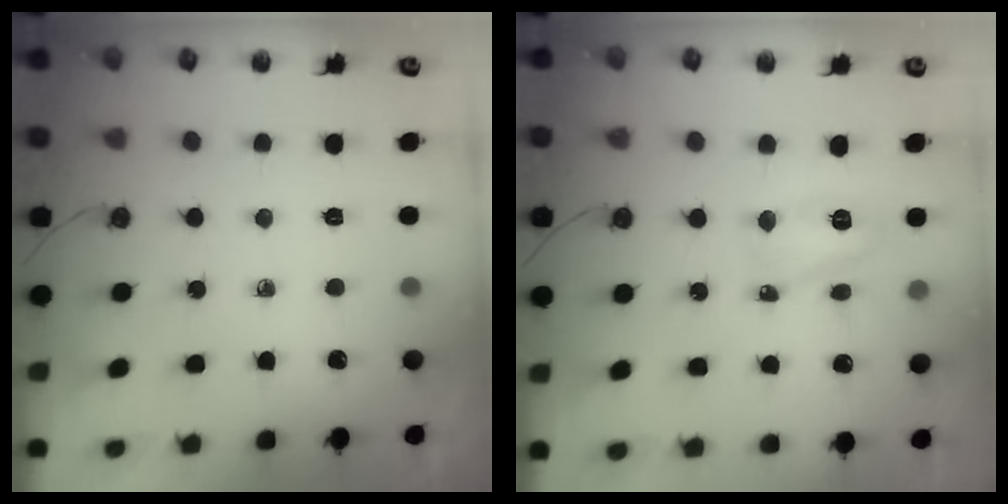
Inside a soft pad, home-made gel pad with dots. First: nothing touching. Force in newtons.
{"total": 9.1, "press": 9.0, "slide": 1.2}